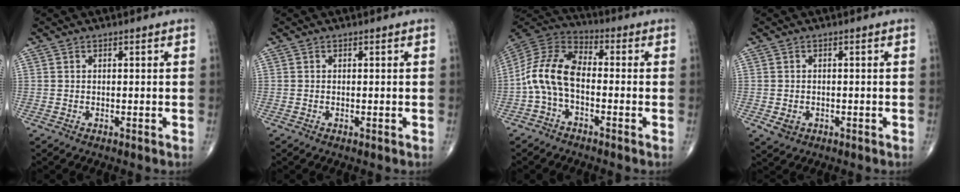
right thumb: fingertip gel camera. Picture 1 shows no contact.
{"total": 0.0}
{"total": 11.1, "force": [-2.1, 6.2, 8.9], "torque": [-0.176, 0.036, -0.055]}
{"total": 2.6, "force": [-0.8, 2.1, 1.3], "torque": [-0.017, 0.001, -0.005]}